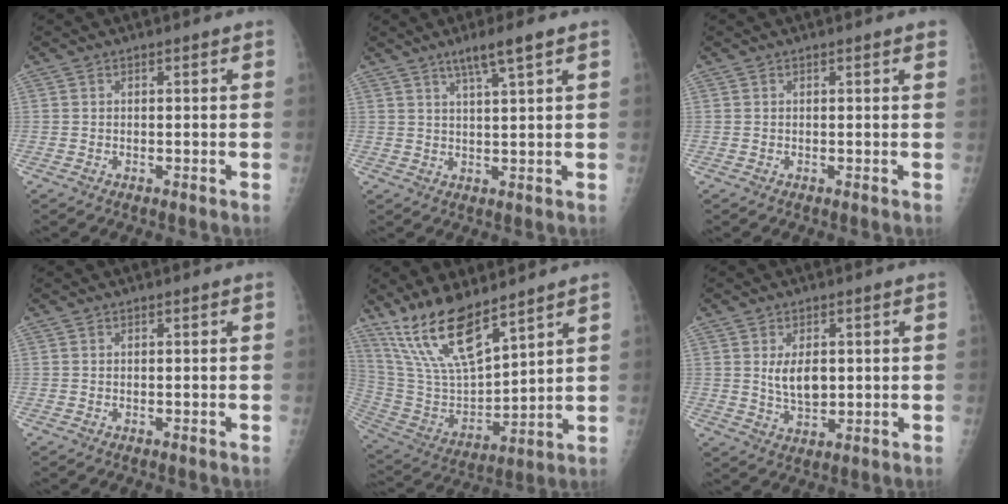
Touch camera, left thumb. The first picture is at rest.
{"total": 5.4, "force": [3.4, 0.0, 4.2], "torque": [-0.077, -0.011, 0.062]}
{"total": 0.8, "force": [0.5, 0.1, 0.6], "torque": [-0.006, 0.002, 0.004]}
{"total": 0.0}
{"total": 16.5, "force": [12.1, 4.9, 10.1], "torque": [-0.176, -0.058, 0.250]}
{"total": 5.9, "force": [1.0, 3.5, 4.6], "torque": [-0.065, -0.012, 0.024]}